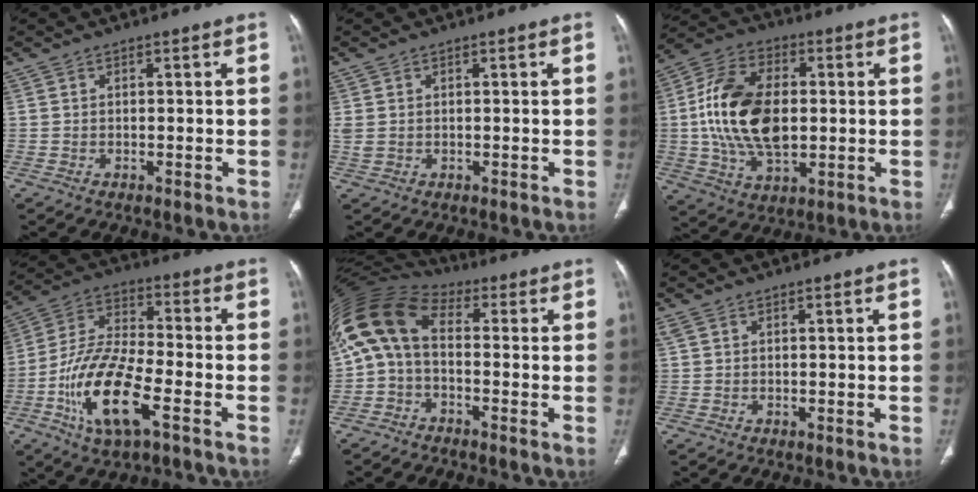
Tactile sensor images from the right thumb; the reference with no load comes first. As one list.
[{"total": 1.7, "force": [0.2, 1.3, 1.1], "torque": [-0.033, 0.002, 0.009]}, {"total": 18.8, "force": [0.8, 11.4, 14.9], "torque": [-0.272, 0.010, 0.016]}, {"total": 16.3, "force": [-6.3, 6.0, 13.7], "torque": [-0.267, 0.025, -0.116]}, {"total": 12.0, "force": [0.1, 6.7, 9.9], "torque": [-0.194, 0.046, -0.016]}, {"total": 0.7, "force": [0.4, 0.3, 0.4], "torque": [-0.013, 0.012, 0.012]}]